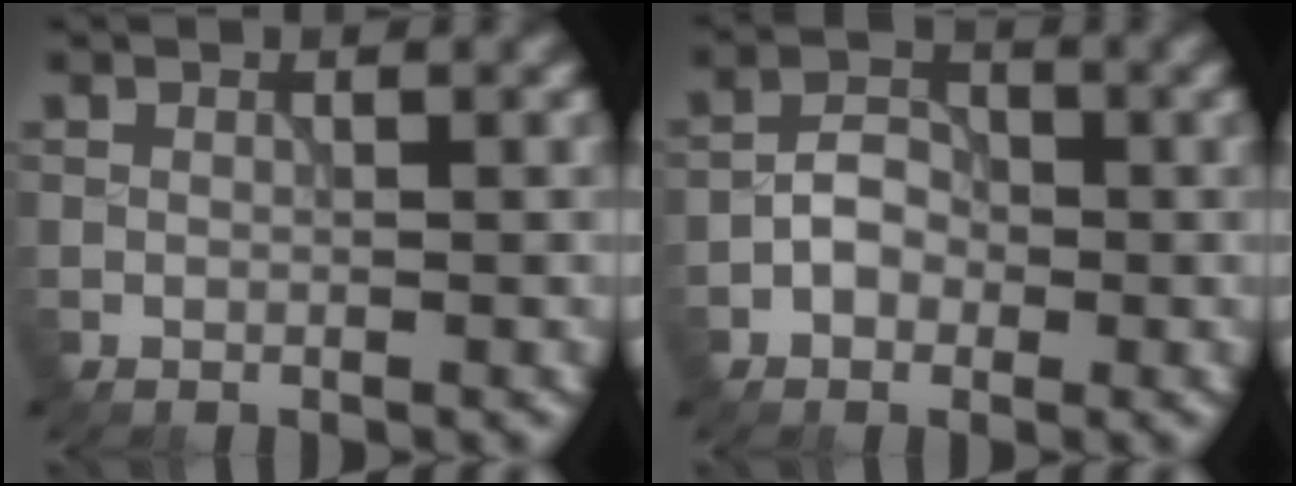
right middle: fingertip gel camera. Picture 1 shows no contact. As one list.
[{"total": 2.7, "force": [-1.0, 2.0, 1.5], "torque": [-0.023, 0.007, -0.023]}]